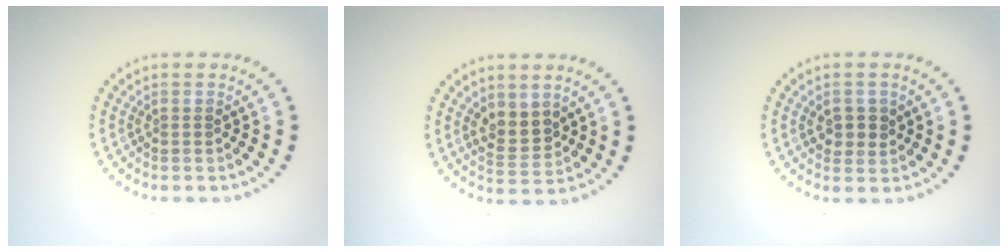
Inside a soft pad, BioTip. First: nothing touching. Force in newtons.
{"total": 2.7, "press": 2.5, "slide": 1.0}
{"total": 2.2, "press": 2.1, "slide": 0.5}